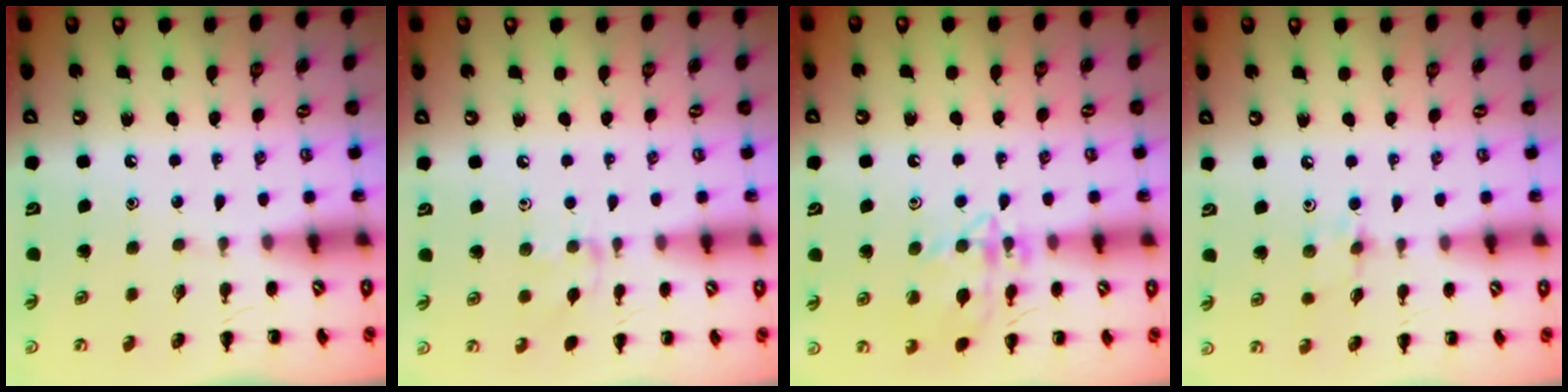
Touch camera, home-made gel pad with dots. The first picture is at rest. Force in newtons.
{"total": 4.4, "press": 4.3, "slide": 1.0}
{"total": 13.5, "press": 13.5, "slide": 0.7}
{"total": 5.9, "press": 5.7, "slide": 1.7}